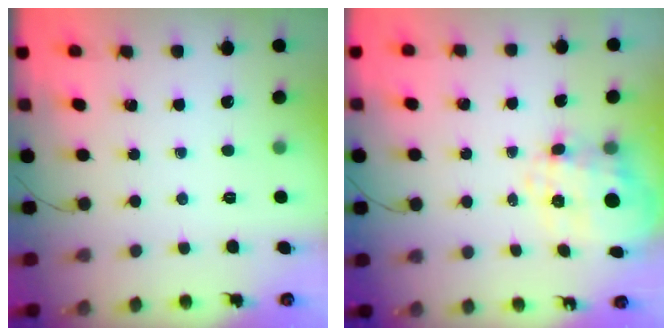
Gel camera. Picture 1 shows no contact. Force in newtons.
{"total": 9.3, "press": 9.2, "slide": 1.4}